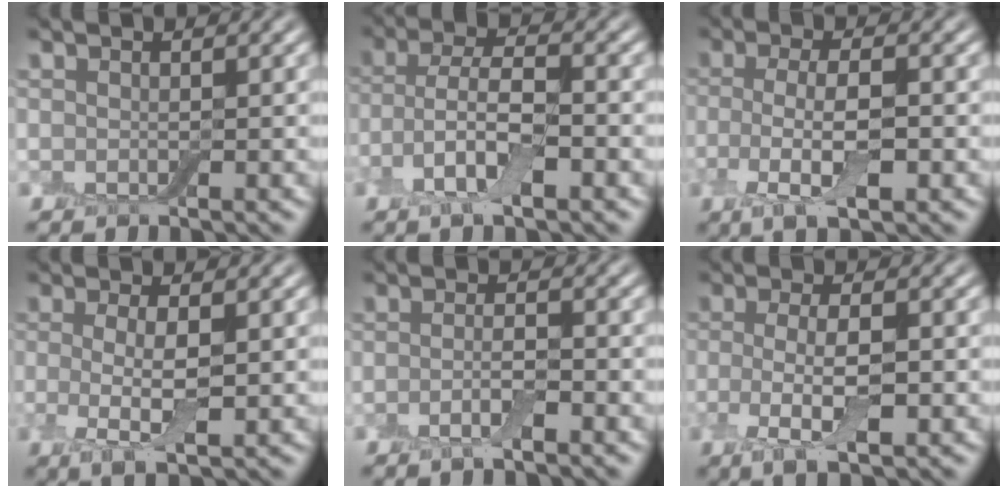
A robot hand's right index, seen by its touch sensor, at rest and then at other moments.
{"total": 5.2, "force": [-2.1, 2.3, 4.2], "torque": [-0.088, 0.004, -0.042]}
{"total": 5.2, "force": [-1.2, 1.8, 4.8], "torque": [-0.095, -0.006, -0.025]}
{"total": 3.8, "force": [-0.3, 1.1, 3.6], "torque": [-0.076, -0.008, -0.004]}
{"total": 2.1, "force": [-0.9, 0.5, 1.8], "torque": [-0.034, 0.000, -0.021]}
{"total": 4.8, "force": [-0.8, 1.6, 4.5], "torque": [-0.091, -0.009, -0.018]}